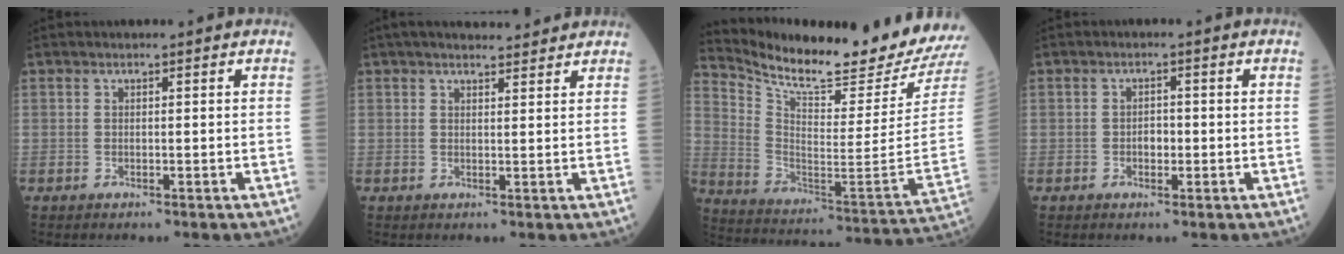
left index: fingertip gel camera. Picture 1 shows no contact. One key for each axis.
{"total": 8.8, "fx": 7.9, "fy": 1.6, "fz": 3.5, "tx": -0.049, "ty": 0.024, "tz": 0.102}
{"total": 21.5, "fx": 20.1, "fy": 0.0, "fz": 7.5, "tx": -0.159, "ty": -0.106, "tz": 0.300}
{"total": 1.7, "fx": -0.4, "fy": 1.0, "fz": 1.2, "tx": -0.019, "ty": 0.003, "tz": -0.006}